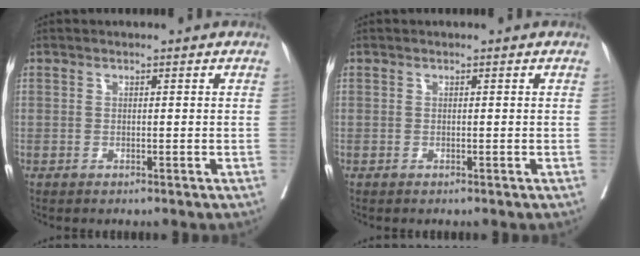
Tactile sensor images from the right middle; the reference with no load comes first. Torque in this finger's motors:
{"motor_torque": [0.08, -0.09, 0.00, 0.00]}